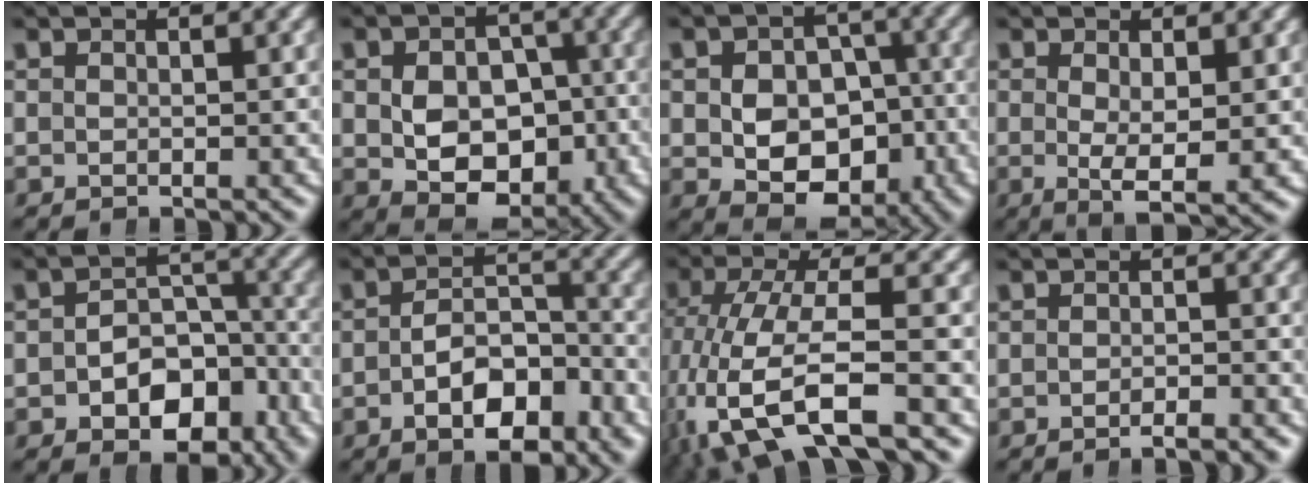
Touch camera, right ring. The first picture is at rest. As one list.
[{"total": 8.3, "force": [-2.8, 5.8, 5.3], "torque": [-0.093, -0.050, -0.024]}, {"total": 8.7, "force": [-3.2, 6.3, 5.1], "torque": [-0.084, -0.052, -0.032]}, {"total": 4.3, "force": [-0.9, 1.2, 4.0], "torque": [-0.071, -0.033, 0.001]}, {"total": 6.5, "force": [-3.5, 4.1, 3.8], "torque": [-0.044, -0.021, -0.046]}, {"total": 6.1, "force": [-3.1, 3.1, 4.2], "torque": [-0.064, -0.018, -0.044]}, {"total": 7.5, "force": [-3.1, 3.4, 5.9], "torque": [-0.140, -0.044, -0.029]}, {"total": 1.8, "force": [-1.6, 0.0, 0.9], "torque": [-0.008, 0.002, -0.032]}]